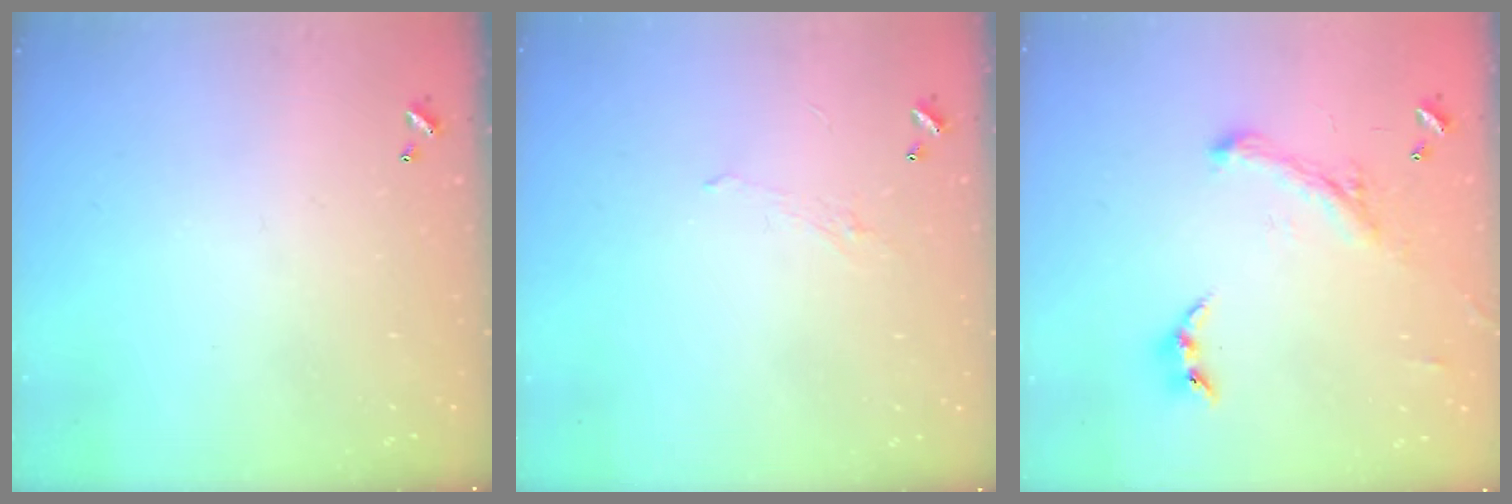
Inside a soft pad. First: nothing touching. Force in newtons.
{"total": 1.0, "press": 0.8, "slide": 0.6}
{"total": 1.5, "press": 1.4, "slide": 0.3}